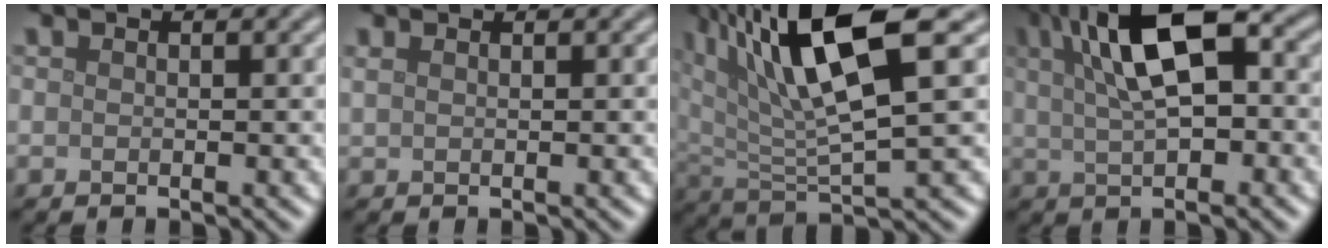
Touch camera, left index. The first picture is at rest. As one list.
[{"total": 1.1, "force": [0.9, 0.3, 0.5], "torque": [-0.015, 0.000, 0.017]}, {"total": 11.0, "force": [5.1, 3.0, 9.2], "torque": [-0.173, 0.011, 0.094]}, {"total": 10.0, "force": [2.8, 3.9, 8.8], "torque": [-0.142, 0.018, 0.035]}]